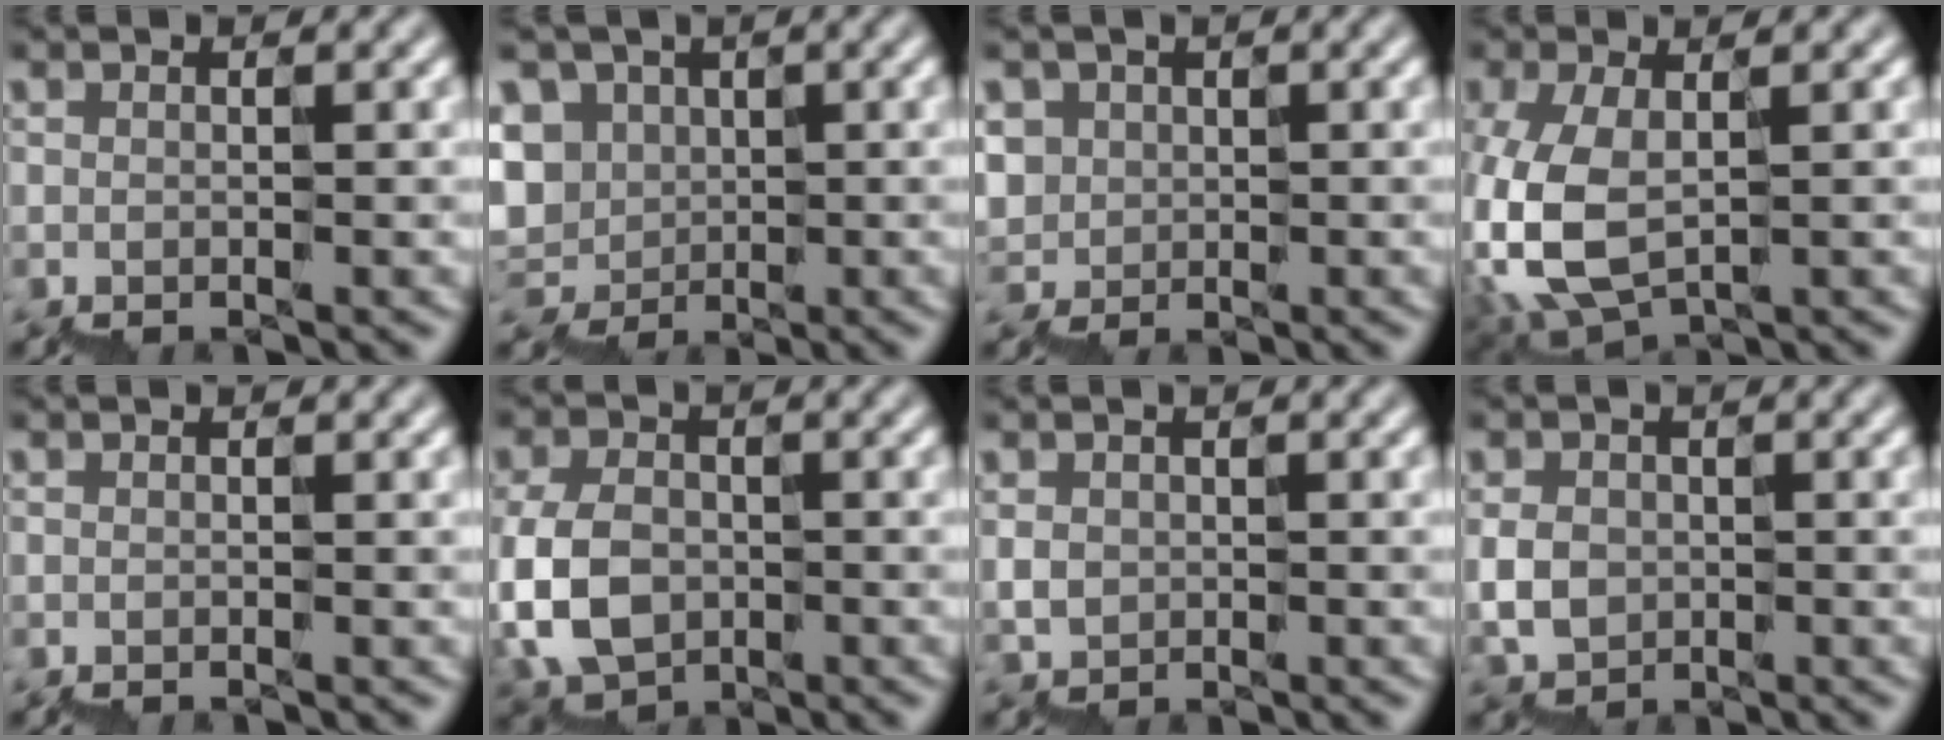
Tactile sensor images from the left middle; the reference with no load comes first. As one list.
[{"total": 5.8, "force": [2.1, 5.3, 1.4], "torque": [-0.048, 0.029, 0.012]}, {"total": 2.8, "force": [0.3, 2.7, -0.7], "torque": [0.014, 0.024, 0.010]}, {"total": 5.6, "force": [0.2, 3.3, 4.5], "torque": [-0.139, 0.001, 0.004]}, {"total": 0.0}, {"total": 4.5, "force": [-0.3, 3.7, 2.6], "torque": [-0.082, 0.007, -0.011]}, {"total": 0.7, "force": [-0.2, 0.7, -0.2], "torque": [-0.008, 0.009, -0.001]}, {"total": 1.4, "force": [0.4, 1.4, 0.1], "torque": [-0.017, 0.010, 0.005]}]